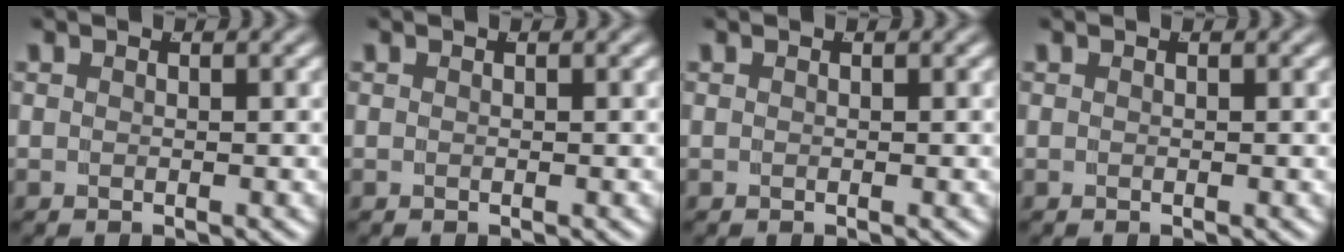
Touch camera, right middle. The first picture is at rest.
{"total": 0.0}
{"total": 0.0}
{"total": 0.0}